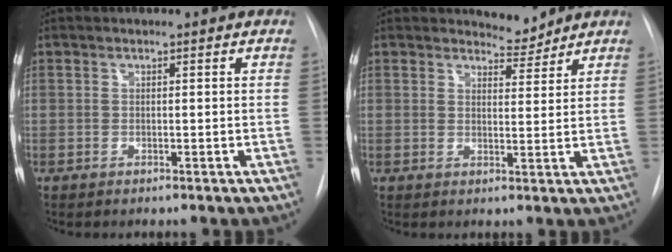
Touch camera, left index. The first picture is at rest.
{"total": 3.2, "force": [3.1, 0.7, -0.1], "torque": [0.004, -0.013, 0.047]}